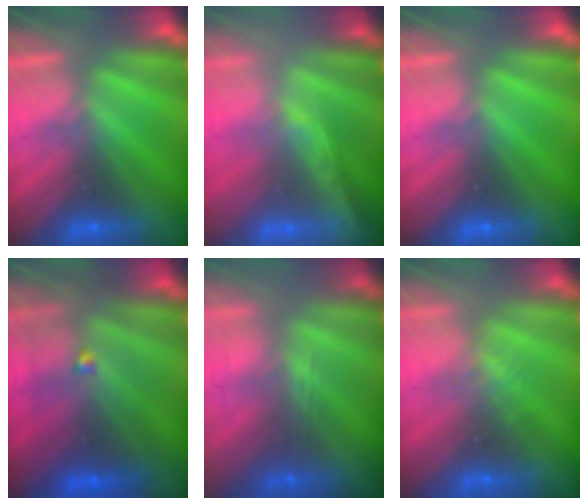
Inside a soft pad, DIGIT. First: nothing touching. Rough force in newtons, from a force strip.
{"total": 1.8}
{"total": 0.0}
{"total": 4.5}
{"total": 2.7}
{"total": 1.9}